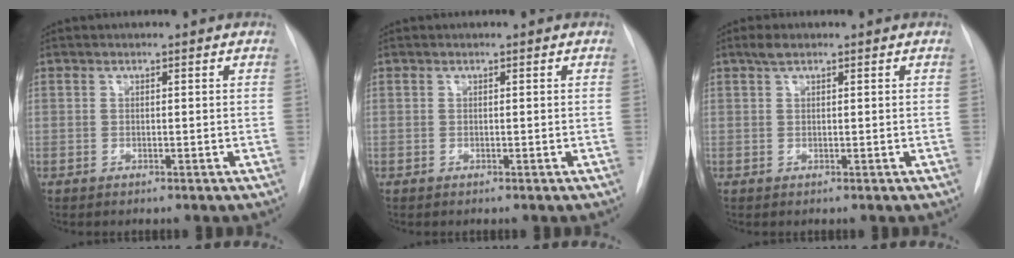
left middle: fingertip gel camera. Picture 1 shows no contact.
{"total": 0.0}
{"total": 1.6, "force": [1.2, 0.4, 1.0], "torque": [-0.024, 0.010, 0.022]}